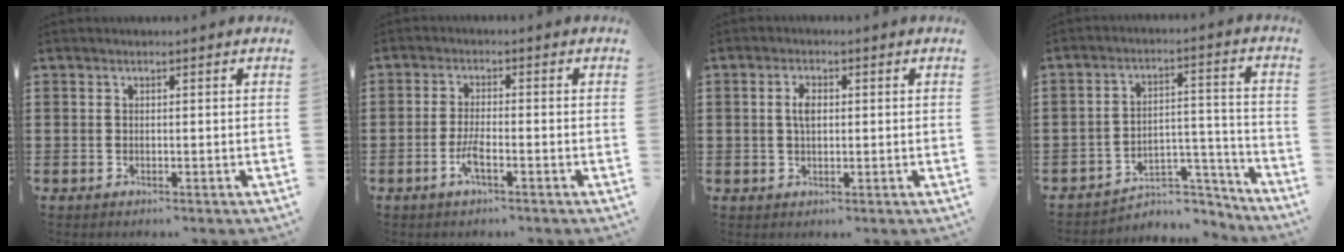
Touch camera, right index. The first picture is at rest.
{"total": 3.3, "force": [-1.6, 0.6, 2.8], "torque": [-0.061, -0.002, -0.034]}
{"total": 2.9, "force": [0.4, 1.4, 2.6], "torque": [-0.053, 0.009, 0.005]}
{"total": 5.5, "force": [-4.9, 2.0, 1.7], "torque": [-0.027, 0.016, -0.096]}